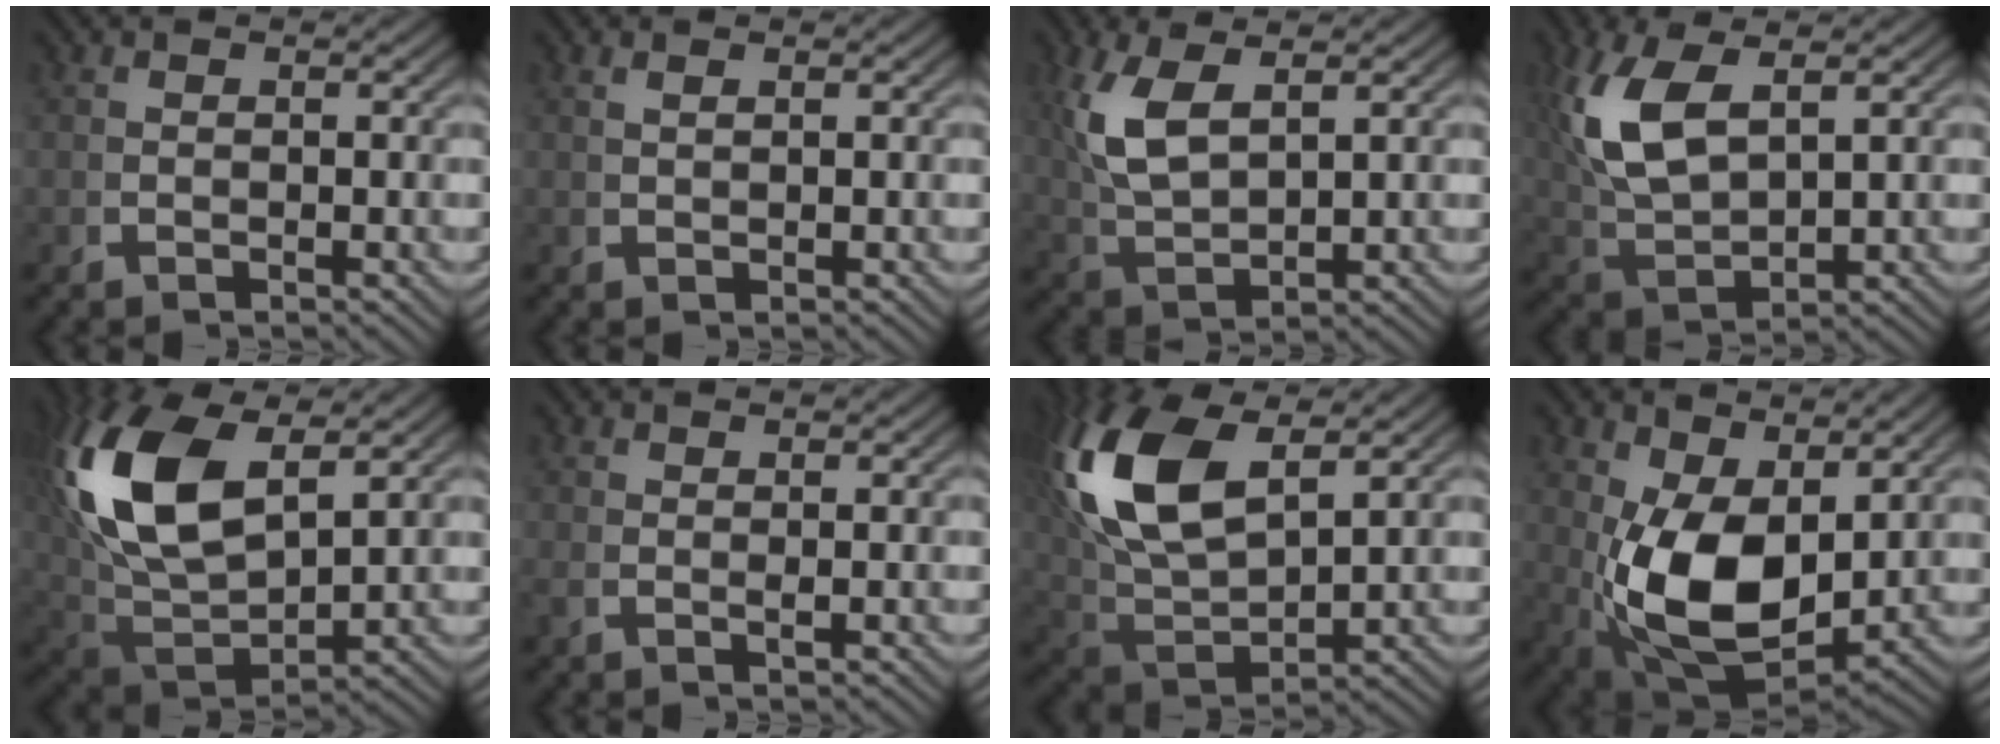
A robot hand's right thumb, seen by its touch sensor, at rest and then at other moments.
{"total": 0.9, "force": [0.8, -0.4, 0.3], "torque": [-0.005, 0.005, 0.020]}
{"total": 5.8, "force": [1.8, 3.1, 4.5], "torque": [-0.123, -0.012, 0.055]}
{"total": 7.5, "force": [1.9, 4.3, 5.8], "torque": [-0.159, -0.011, 0.053]}
{"total": 12.4, "force": [2.1, 7.3, 9.8], "torque": [-0.250, -0.032, 0.059]}
{"total": 1.0, "force": [0.3, 0.6, 0.8], "torque": [-0.024, 0.000, 0.005]}
{"total": 11.4, "force": [2.6, 6.5, 9.0], "torque": [-0.227, -0.020, 0.063]}
{"total": 11.1, "force": [0.1, 6.5, 9.0], "torque": [-0.210, -0.065, 0.041]}